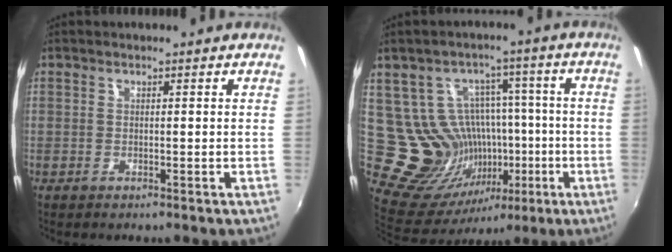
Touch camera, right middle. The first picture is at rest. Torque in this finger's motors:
{"motor_torque": [0.12, -0.14, -0.11, -0.08]}